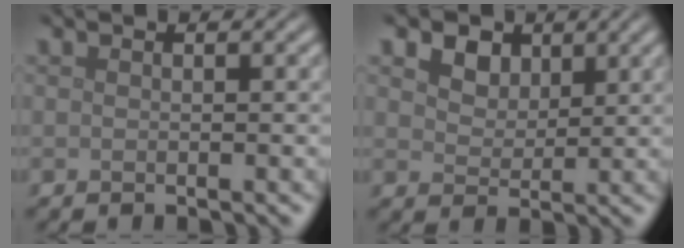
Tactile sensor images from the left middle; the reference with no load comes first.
{"total": 4.4, "force": [2.5, 2.9, 2.0], "torque": [-0.061, 0.001, 0.039]}